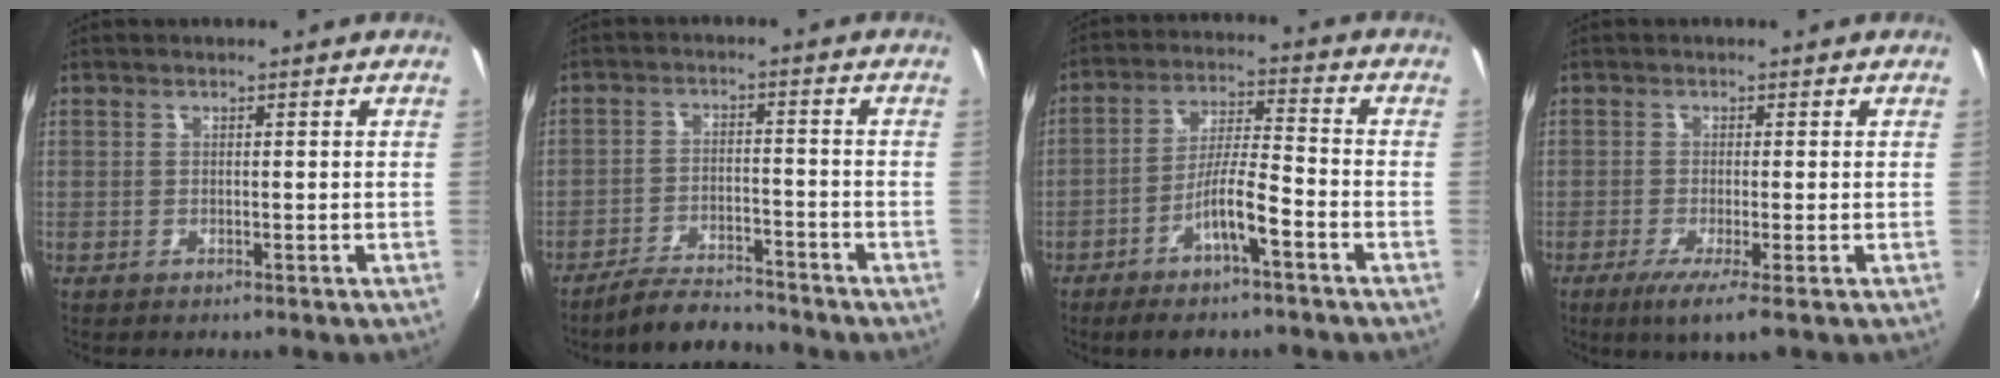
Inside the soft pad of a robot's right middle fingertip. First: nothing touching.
{"total": 7.8, "force": [-7.3, 1.2, 2.4], "torque": [-0.068, 0.000, -0.121]}
{"total": 8.0, "force": [-4.4, 0.5, 6.7], "torque": [-0.135, 0.001, -0.080]}
{"total": 4.3, "force": [-2.1, -0.2, 3.7], "torque": [-0.084, -0.017, -0.043]}